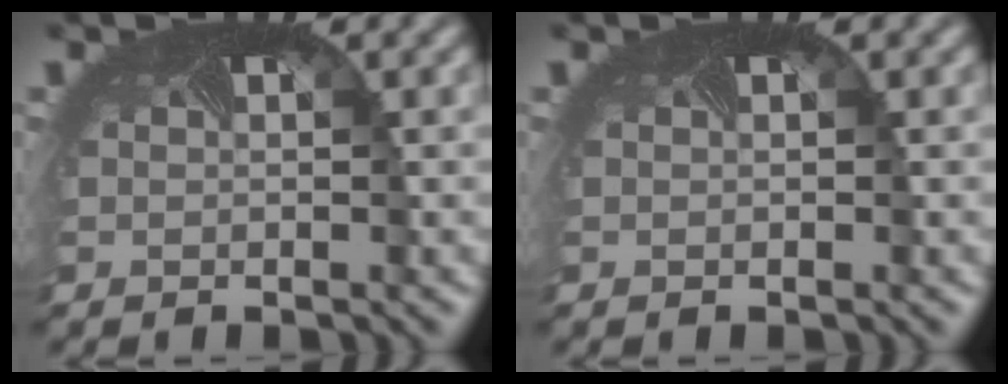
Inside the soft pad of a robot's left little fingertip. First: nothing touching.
{"total": 0.0}